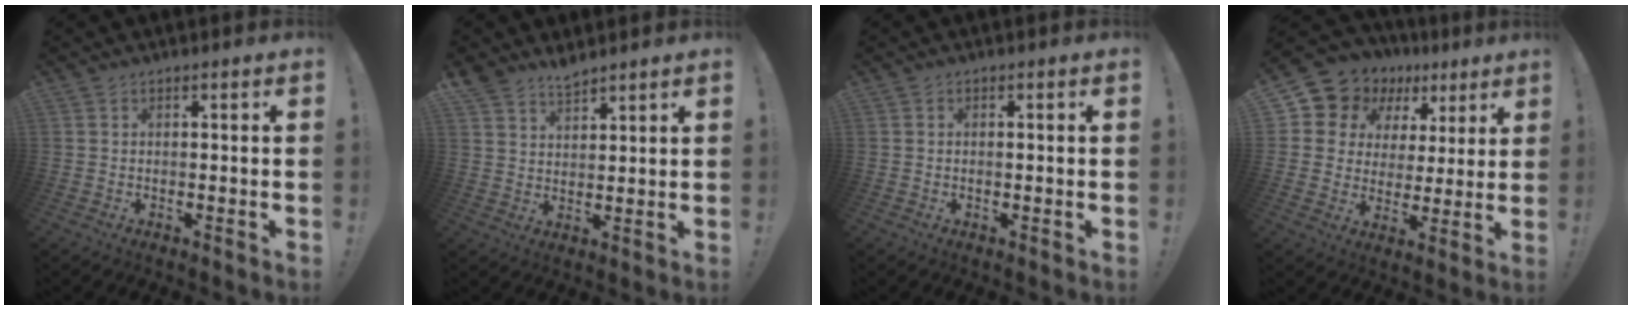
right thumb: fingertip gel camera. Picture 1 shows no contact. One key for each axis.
{"total": 4.7, "fx": 4.3, "fy": 1.7, "fz": 1.1, "tx": -0.021, "ty": -0.030, "tz": 0.080}
{"total": 0.5, "fx": -0.3, "fy": 0.0, "fz": 0.5, "tx": -0.011, "ty": 0.001, "tz": -0.005}
{"total": 10.6, "fx": 6.3, "fy": 8.0, "fz": 2.8, "tx": -0.055, "ty": -0.052, "tz": 0.125}